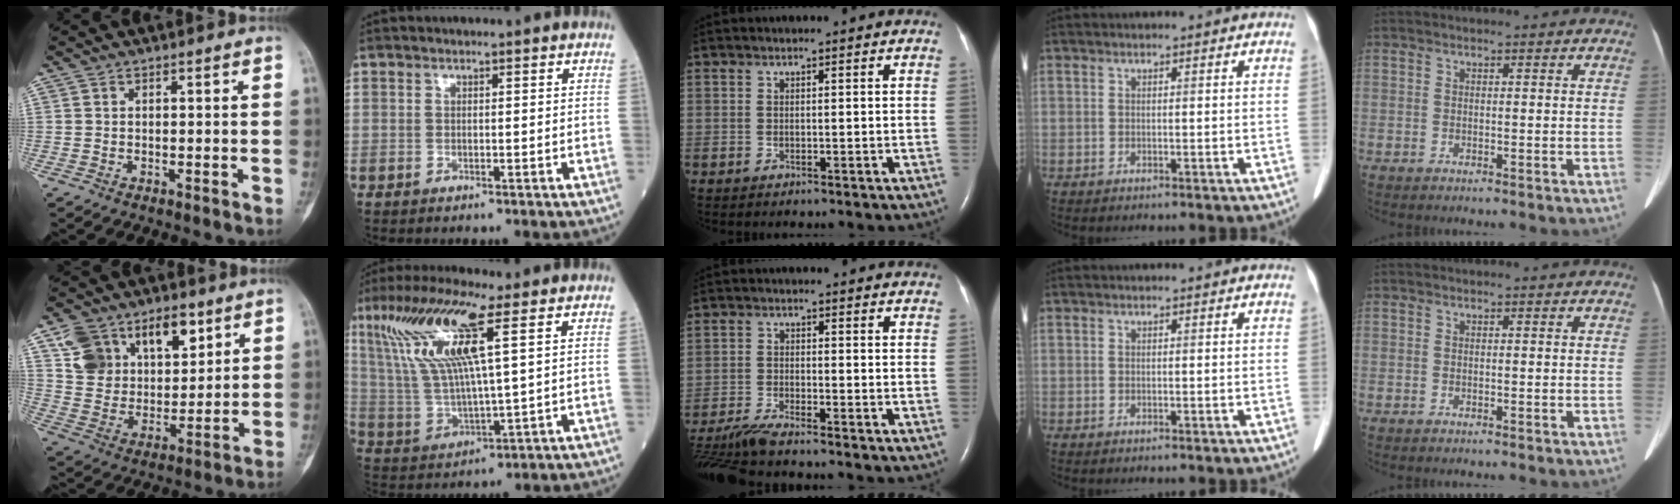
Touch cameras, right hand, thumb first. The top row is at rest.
{"thumb": {"total": 16.4, "force": [8.4, 10.7, 9.2], "torque": [-0.117, -0.026, 0.162]}, "index": {"total": 14.9, "force": [6.4, 1.5, 13.4], "torque": [-0.296, 0.012, 0.125]}, "middle": {"total": 7.2, "force": [-6.5, -0.4, 3.0], "torque": [-0.056, -0.024, -0.119]}}